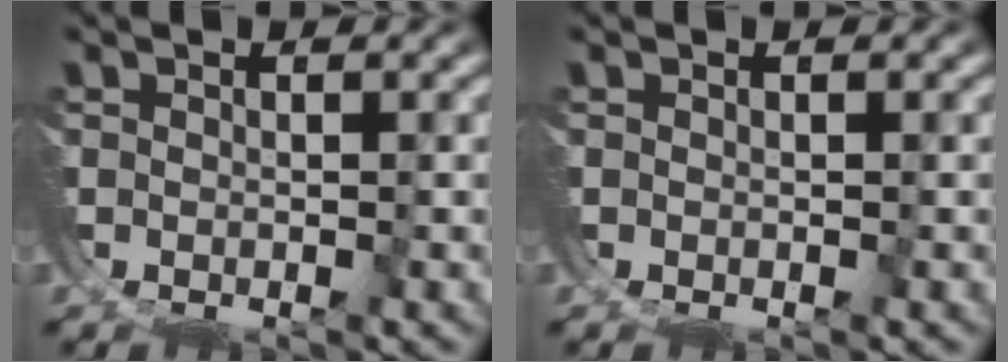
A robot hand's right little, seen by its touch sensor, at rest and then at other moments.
{"total": 0.6, "force": [-0.3, 0.5, 0.2], "torque": [-0.008, -0.001, -0.005]}